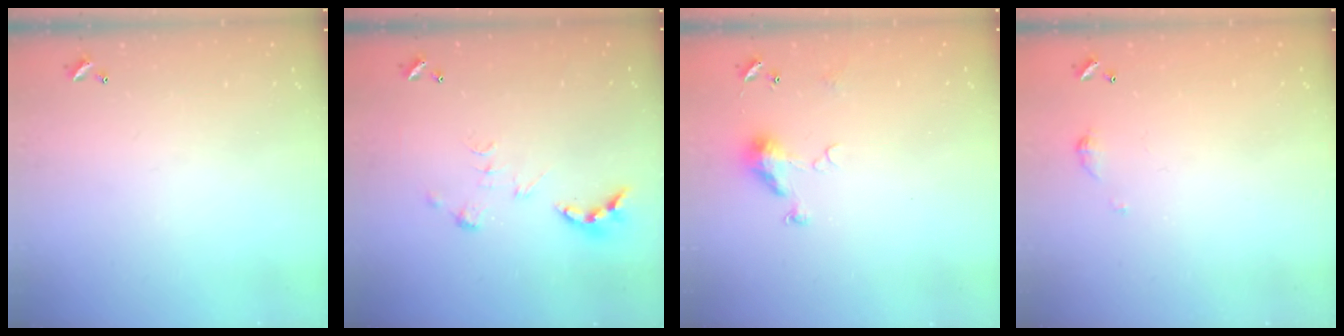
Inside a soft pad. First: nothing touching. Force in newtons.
{"total": 4.9, "press": 4.8, "slide": 0.8}
{"total": 4.9, "press": 4.9, "slide": 0.7}
{"total": 3.7, "press": 3.6, "slide": 0.5}